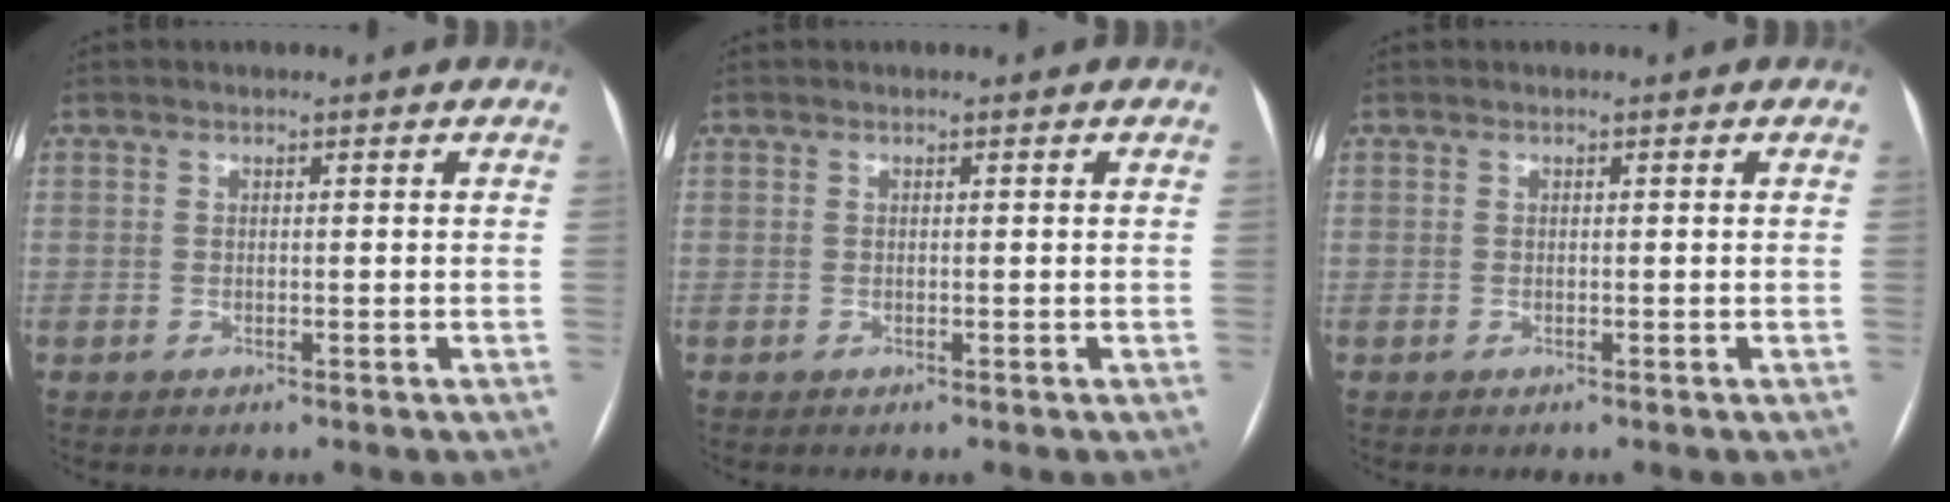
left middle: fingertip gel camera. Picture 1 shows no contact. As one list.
[{"total": 0.0}, {"total": 0.0}]